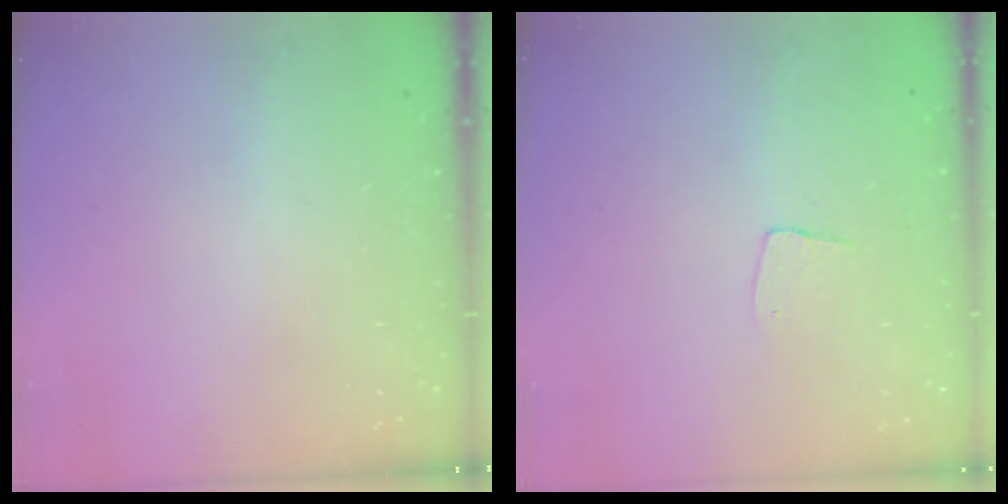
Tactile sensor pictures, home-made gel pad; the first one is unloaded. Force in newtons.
{"total": 4.1, "press": 4.1, "slide": 0.3}